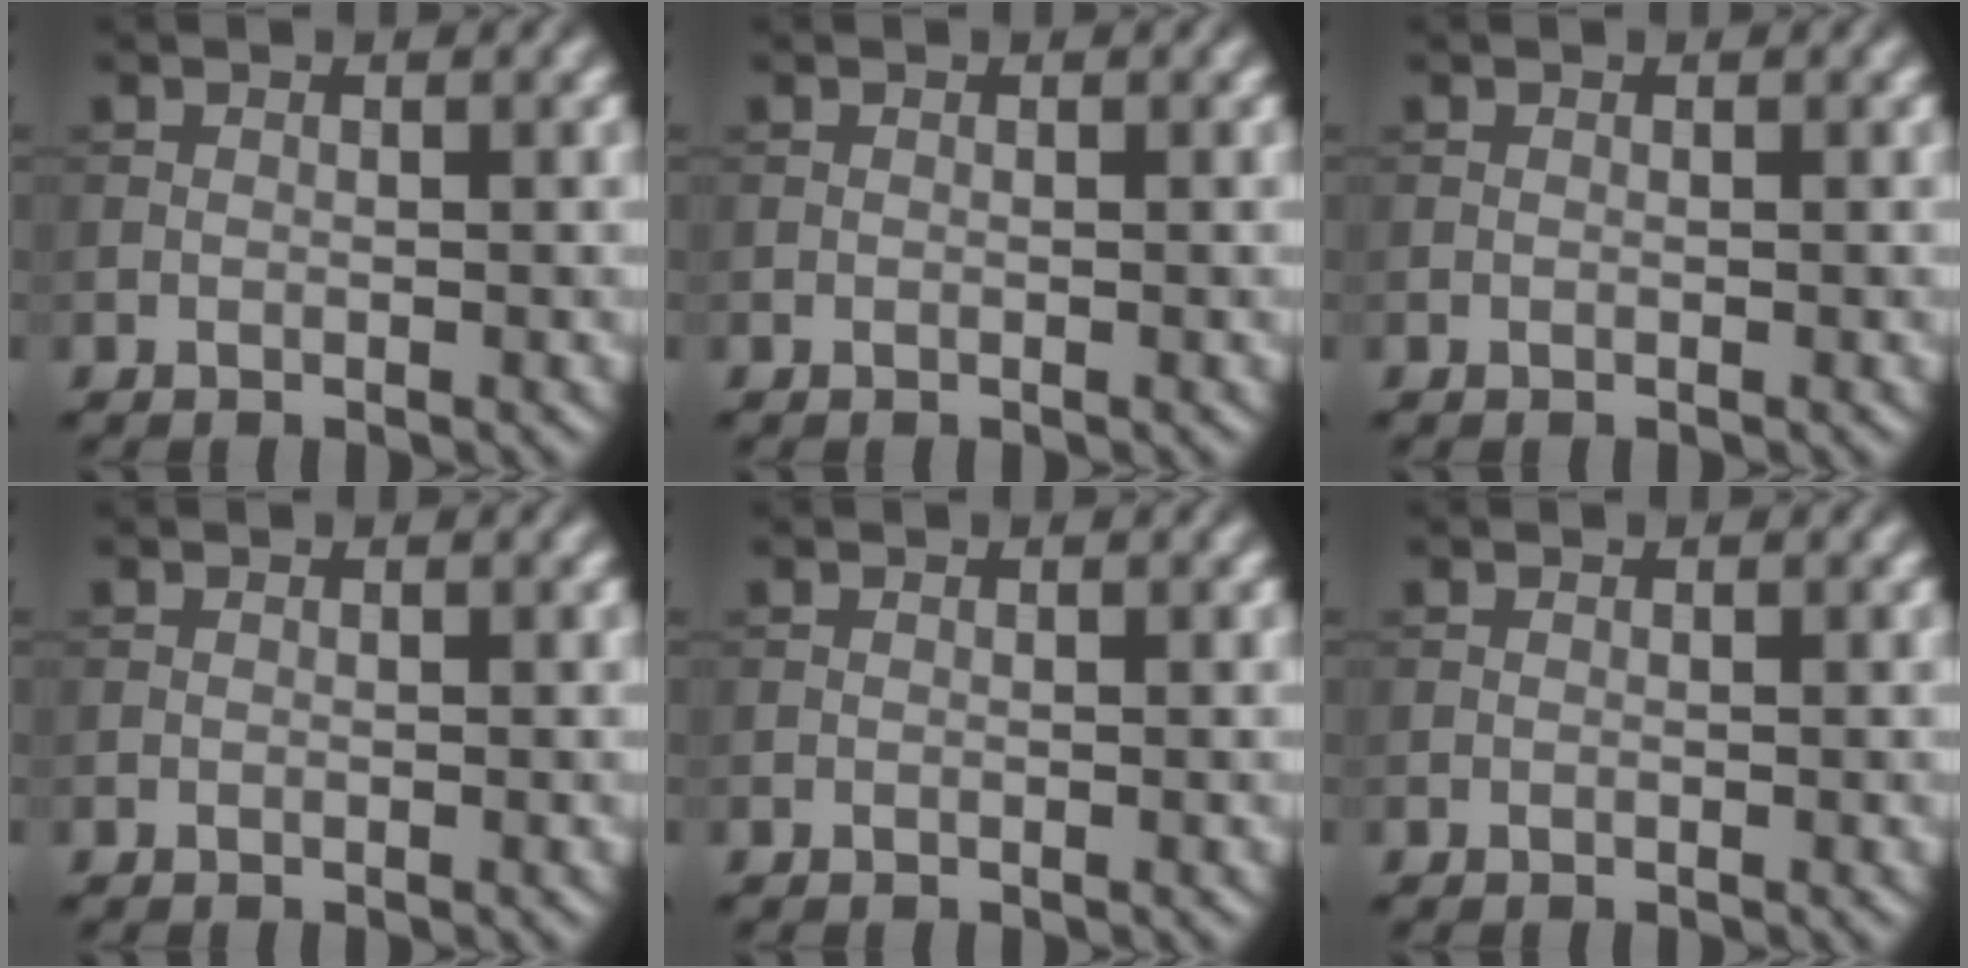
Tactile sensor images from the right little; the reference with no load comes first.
{"total": 0.0}
{"total": 0.0}
{"total": 0.0}
{"total": 0.0}
{"total": 0.0}